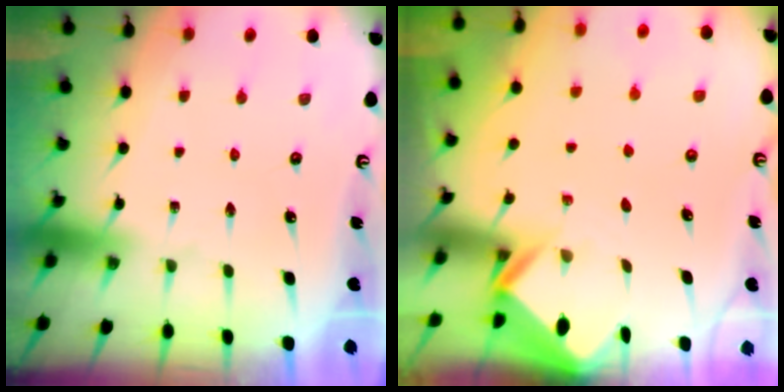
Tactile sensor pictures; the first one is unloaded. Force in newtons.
{"total": 2.7, "press": 2.7, "slide": 0.3}